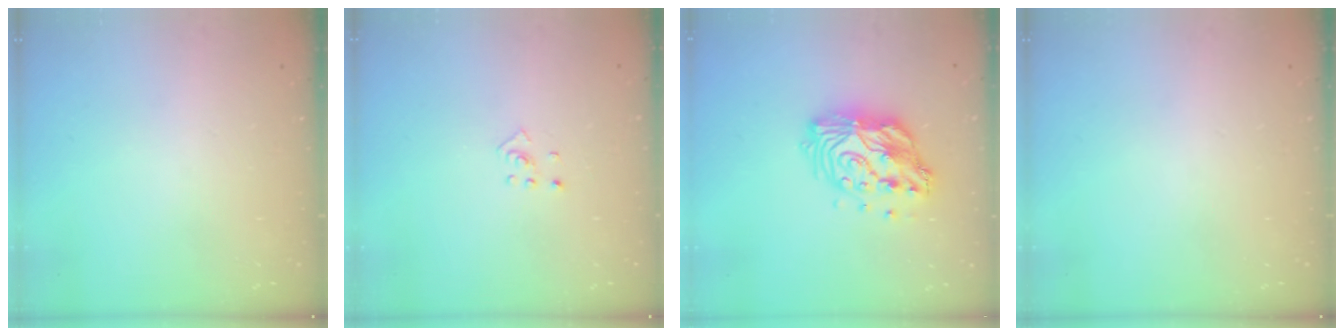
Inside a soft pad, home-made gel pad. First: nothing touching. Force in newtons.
{"total": 2.0, "press": 1.9, "slide": 0.8}
{"total": 15.4, "press": 15.4, "slide": 1.4}
{"total": 0.0}